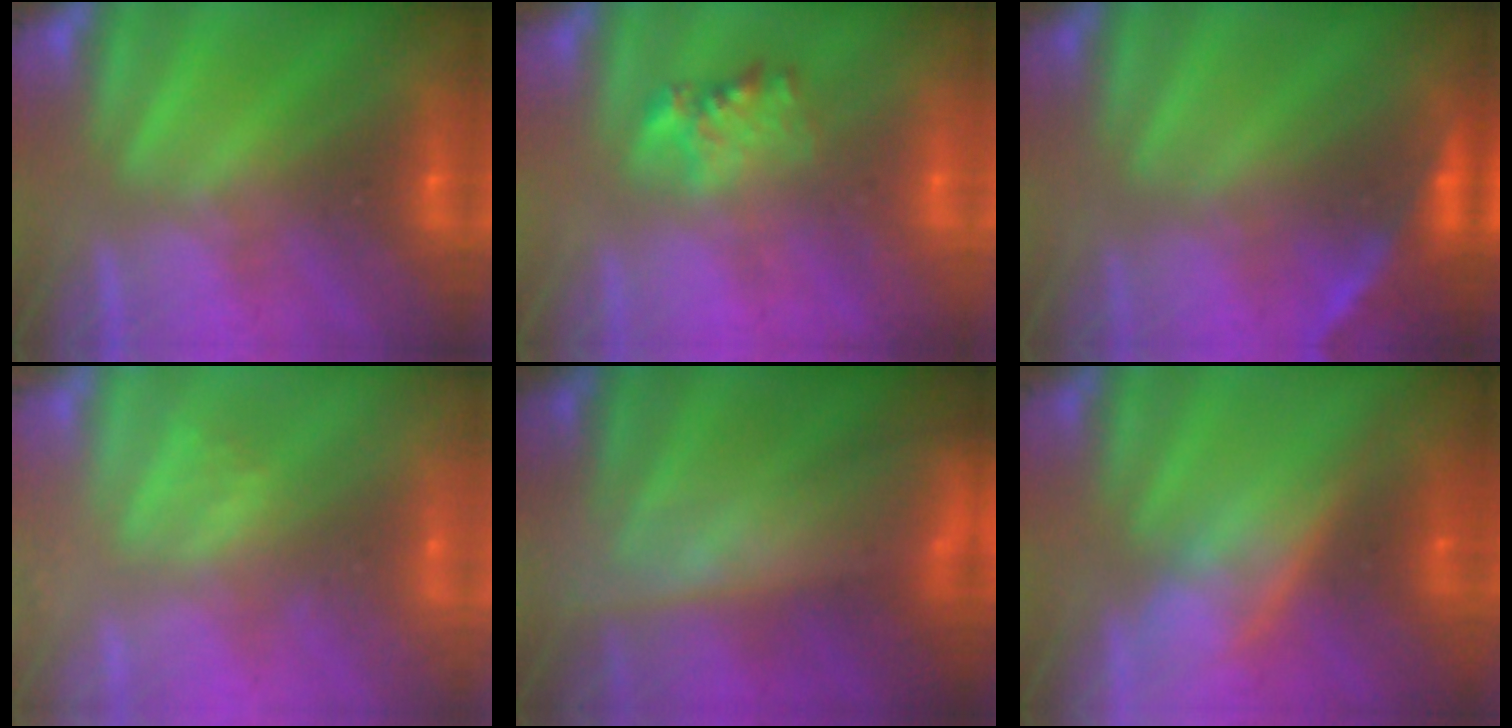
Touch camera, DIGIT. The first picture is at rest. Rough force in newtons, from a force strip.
{"total": 2.3}
{"total": 2.1}
{"total": 2.1}
{"total": 6.6}
{"total": 2.7}